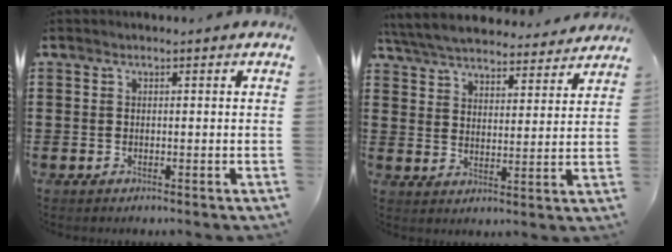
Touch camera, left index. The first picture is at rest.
{"total": 6.2, "force": [6.1, 0.7, 1.2], "torque": [-0.052, -0.033, 0.107]}